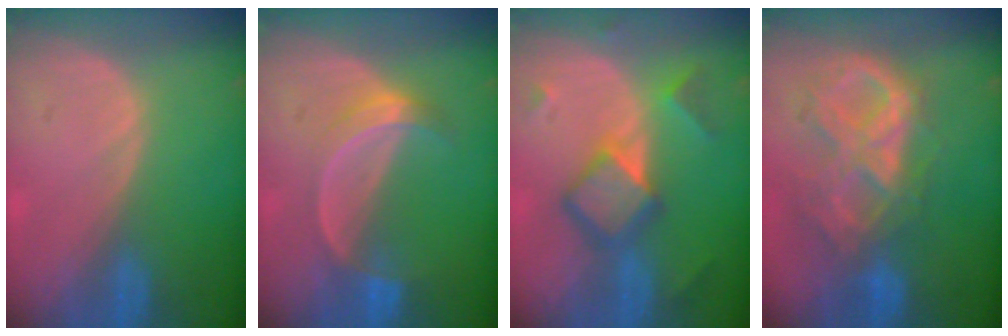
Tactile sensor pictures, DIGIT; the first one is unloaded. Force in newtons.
{"total": 5.2, "press": 4.7, "slide": 2.2}
{"total": 7.1, "press": 7.1, "slide": 0.5}
{"total": 10.4, "press": 8.9, "slide": 5.5}